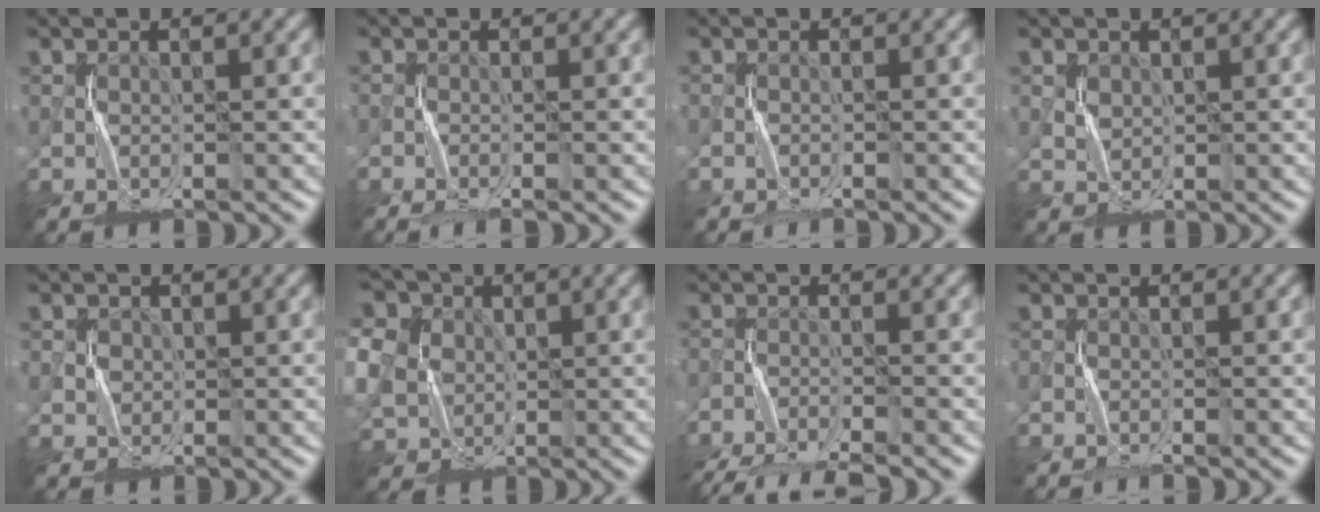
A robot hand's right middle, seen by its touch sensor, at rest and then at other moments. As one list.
[{"total": 2.1, "force": [-1.6, 0.1, 1.3], "torque": [-0.025, -0.004, -0.032]}, {"total": 1.0, "force": [-0.9, 0.1, 0.2], "torque": [-0.003, -0.002, -0.020]}, {"total": 0.7, "force": [0.4, 0.6, 0.1], "torque": [-0.005, -0.003, 0.014]}, {"total": 1.0, "force": [0.0, 1.0, -0.2], "torque": [0.003, -0.003, 0.004]}, {"total": 10.8, "force": [2.2, 9.1, 5.4], "torque": [-0.135, 0.025, 0.019]}, {"total": 7.6, "force": [-7.1, 0.8, 2.6], "torque": [-0.045, -0.018, -0.120]}, {"total": 1.0, "force": [-1.0, 0.1, 0.3], "torque": [-0.004, -0.002, -0.020]}]